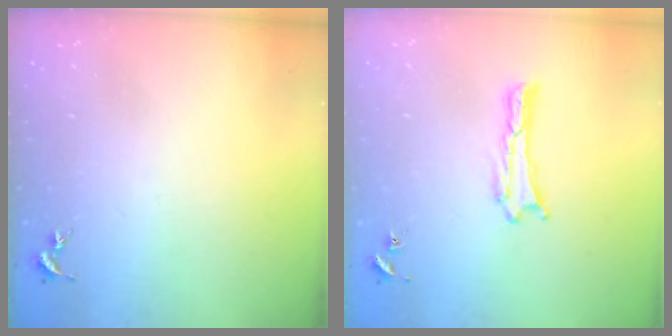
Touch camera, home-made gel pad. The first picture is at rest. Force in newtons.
{"total": 0.0}